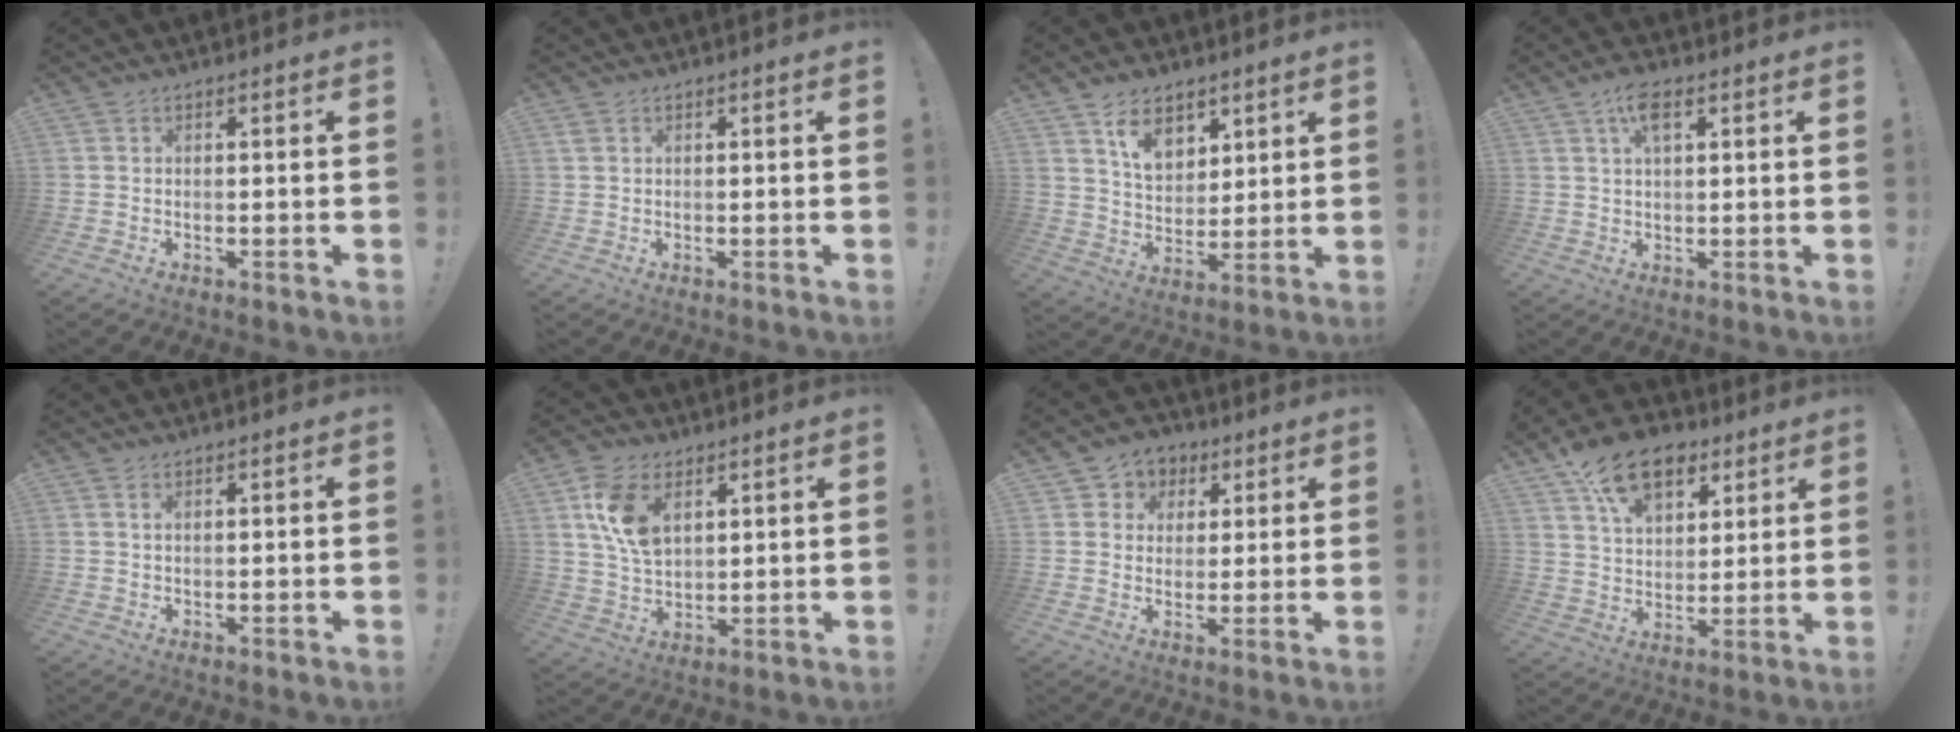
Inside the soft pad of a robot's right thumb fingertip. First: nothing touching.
{"total": 1.0, "force": [0.6, 0.6, 0.5], "torque": [-0.013, 0.003, 0.012]}
{"total": 9.5, "force": [6.3, 5.9, 3.9], "torque": [-0.050, -0.043, 0.118]}
{"total": 6.1, "force": [2.9, 3.2, 4.4], "torque": [-0.067, -0.005, 0.049]}
{"total": 1.0, "force": [0.5, 0.4, 0.8], "torque": [-0.007, -0.002, 0.007]}
{"total": 12.3, "force": [5.2, 7.8, 8.0], "torque": [-0.145, -0.010, 0.097]}
{"total": 6.6, "force": [1.5, 6.3, 1.4], "torque": [-0.010, -0.007, 0.033]}
{"total": 15.3, "force": [9.3, 9.4, 7.7], "torque": [-0.123, -0.051, 0.173]}